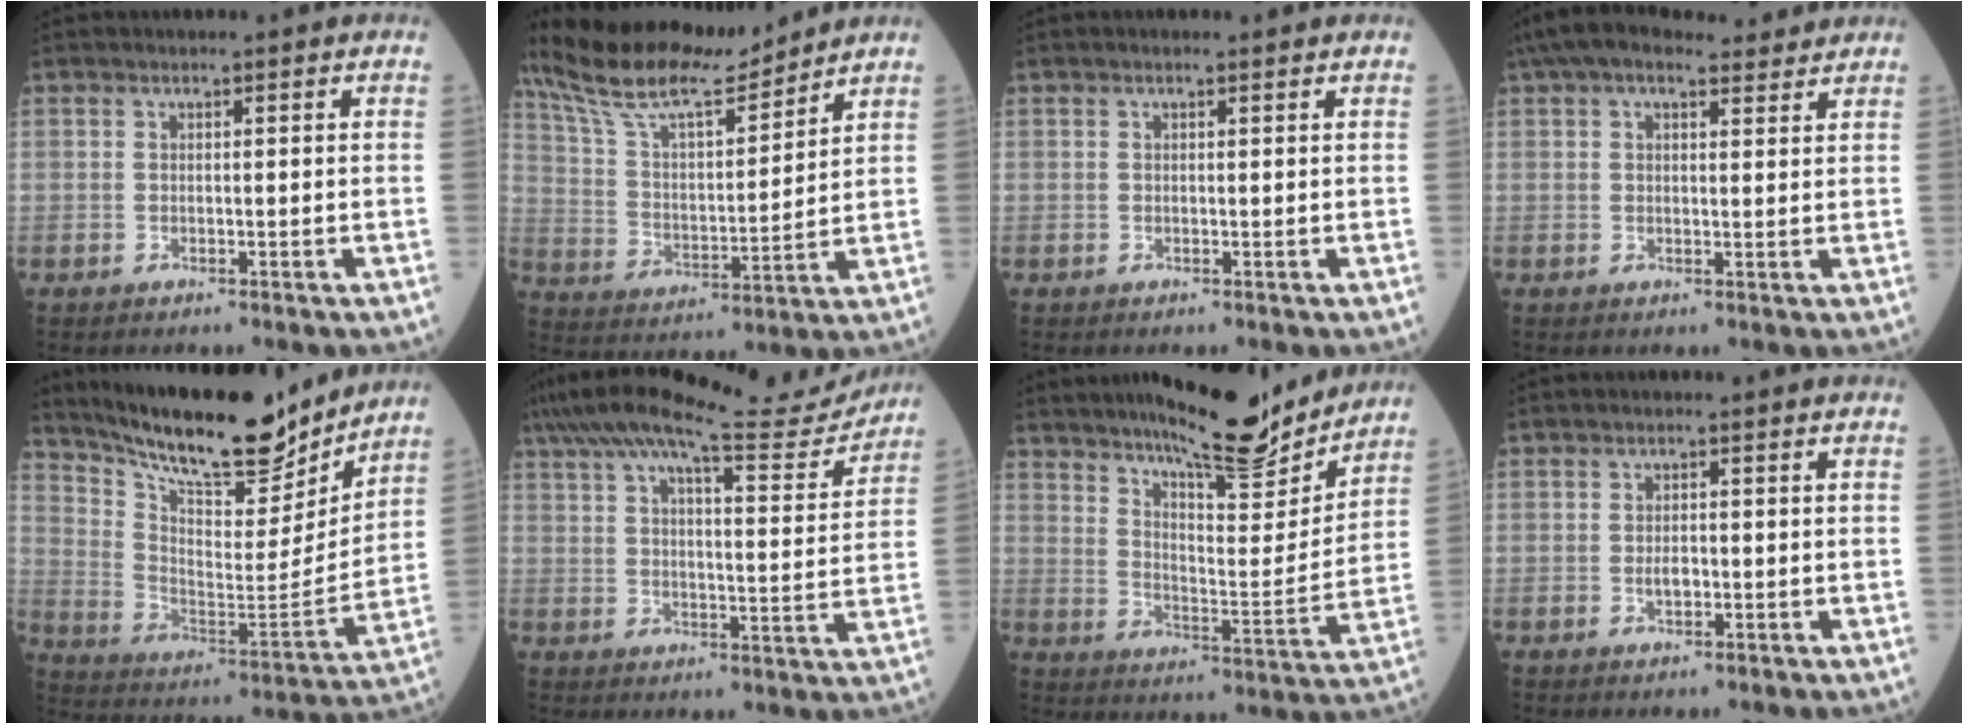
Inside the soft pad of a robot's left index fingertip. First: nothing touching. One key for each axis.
{"total": 16.6, "fx": 14.5, "fy": 2.7, "fz": 7.8, "tx": -0.155, "ty": 0.013, "tz": 0.266}
{"total": 0.6, "fx": 0.5, "fy": 0.0, "fz": 0.4, "tx": -0.009, "ty": 0.003, "tz": 0.007}
{"total": 10.0, "fx": 8.1, "fy": 3.5, "fz": 4.8, "tx": -0.081, "ty": 0.050, "tz": 0.120}
{"total": 20.8, "fx": 18.2, "fy": 4.4, "fz": 9.1, "tx": -0.163, "ty": -0.019, "tz": 0.293}
{"total": 18.3, "fx": 16.6, "fy": 1.8, "fz": 7.3, "tx": -0.129, "ty": -0.006, "tz": 0.233}
{"total": 16.6, "fx": 14.6, "fy": 2.3, "fz": 7.6, "tx": -0.118, "ty": -0.022, "tz": 0.217}
{"total": 1.7, "fx": -0.3, "fy": 0.8, "fz": 1.5, "tx": -0.027, "ty": 0.001, "tz": -0.005}